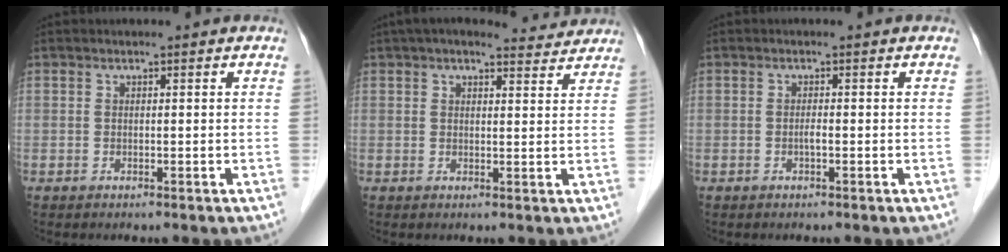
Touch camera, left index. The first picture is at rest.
{"total": 7.9, "force": [7.2, 1.6, 2.8], "torque": [-0.038, 0.020, 0.086]}
{"total": 0.6, "force": [-0.3, 0.0, 0.6], "torque": [-0.010, -0.001, -0.007]}